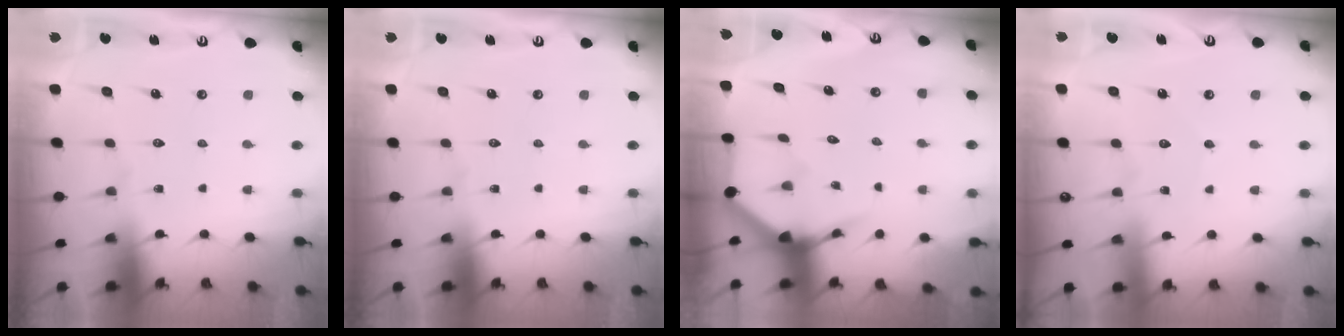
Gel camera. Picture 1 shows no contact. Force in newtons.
{"total": 0.0}
{"total": 3.7, "press": 3.7, "slide": 0.2}
{"total": 2.8, "press": 2.7, "slide": 0.4}